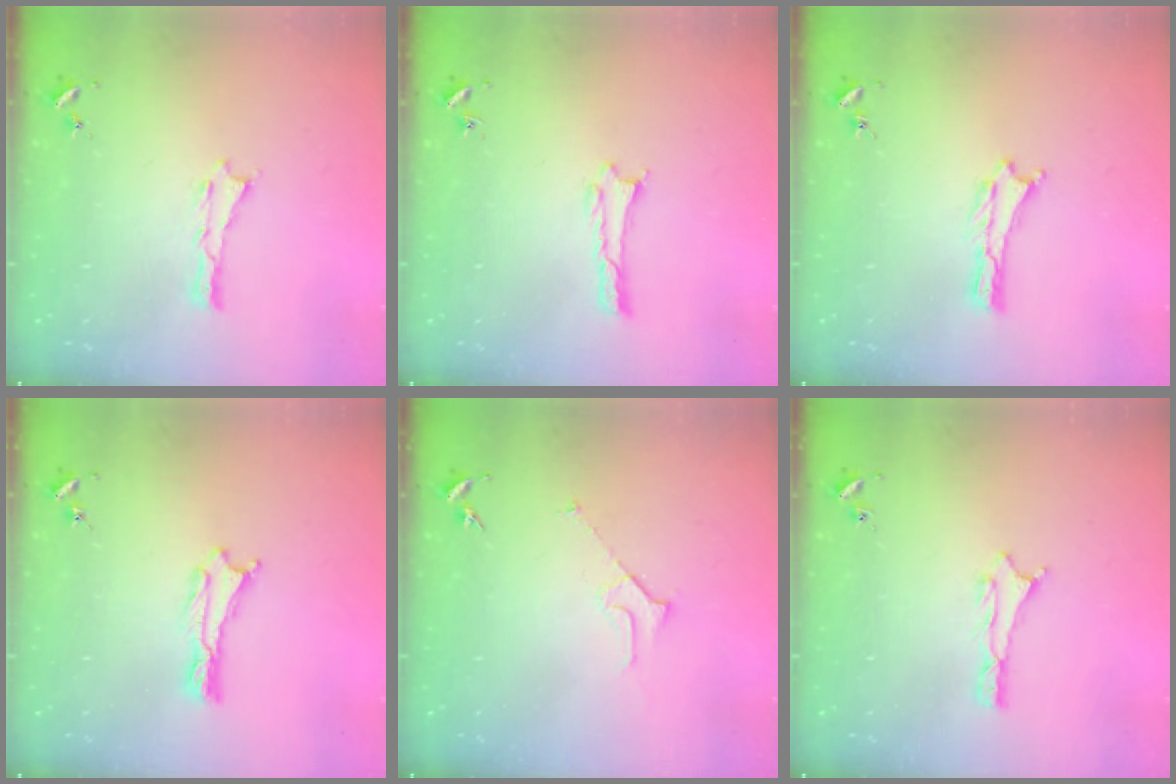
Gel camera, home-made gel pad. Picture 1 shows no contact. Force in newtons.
{"total": 0.0}
{"total": 0.0}
{"total": 0.0}
{"total": 2.3, "press": 2.3, "slide": 0.2}
{"total": 0.8, "press": 0.8, "slide": 0.2}